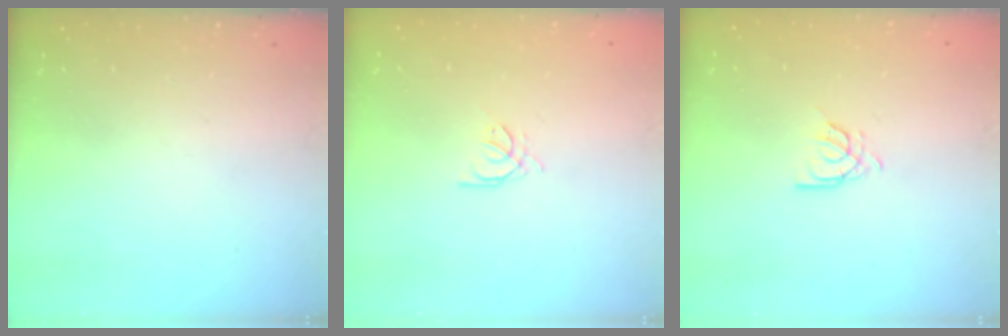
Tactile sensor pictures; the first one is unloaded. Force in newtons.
{"total": 1.2, "press": 1.1, "slide": 0.4}
{"total": 4.0, "press": 4.0, "slide": 0.1}